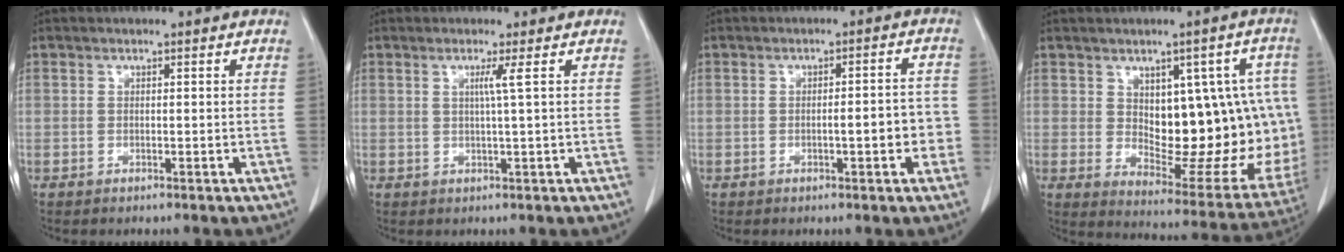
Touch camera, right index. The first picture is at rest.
{"total": 1.9, "force": [0.6, -0.8, 1.6], "torque": [-0.028, -0.003, 0.010]}
{"total": 4.6, "force": [-1.3, 1.1, 4.2], "torque": [-0.058, 0.017, -0.013]}
{"total": 18.7, "force": [1.3, 8.6, 16.6], "torque": [-0.174, 0.014, 0.042]}